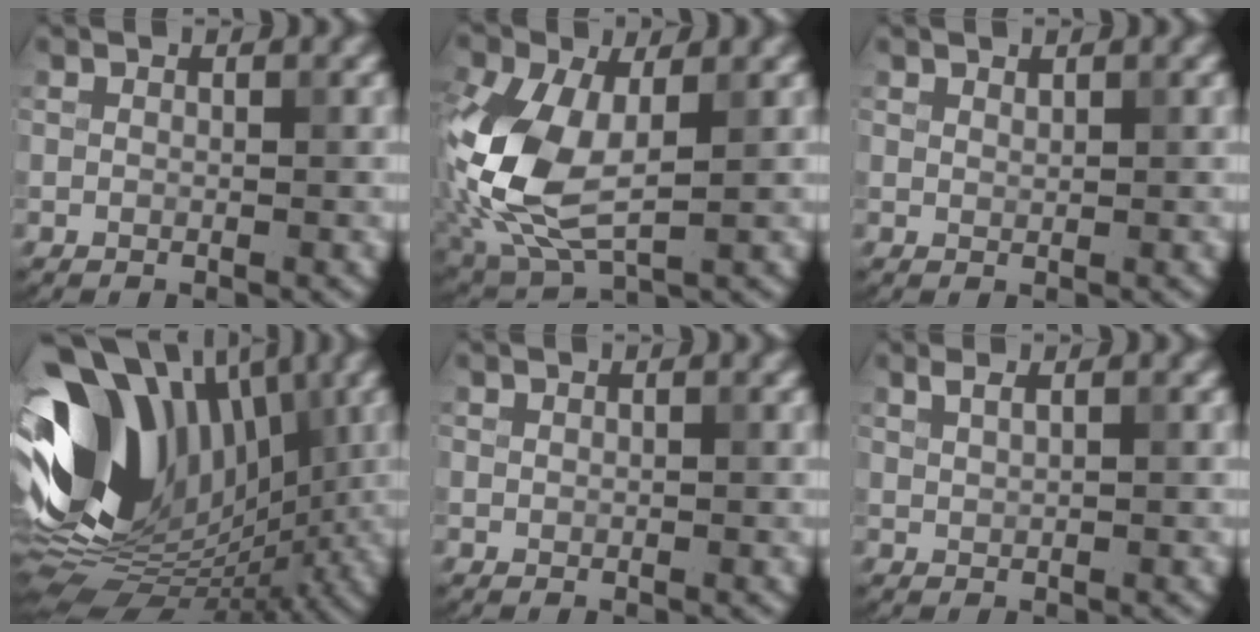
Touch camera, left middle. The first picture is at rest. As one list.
[{"total": 9.6, "force": [-0.4, 5.7, 7.7], "torque": [-0.196, -0.011, -0.002]}, {"total": 0.6, "force": [0.6, 0.2, 0.0], "torque": [0.001, -0.002, 0.013]}, {"total": 15.2, "force": [1.8, 10.9, 10.5], "torque": [-0.198, 0.023, 0.019]}, {"total": 0.0}, {"total": 1.3, "force": [0.9, 0.4, 0.7], "torque": [-0.010, -0.003, 0.015]}]